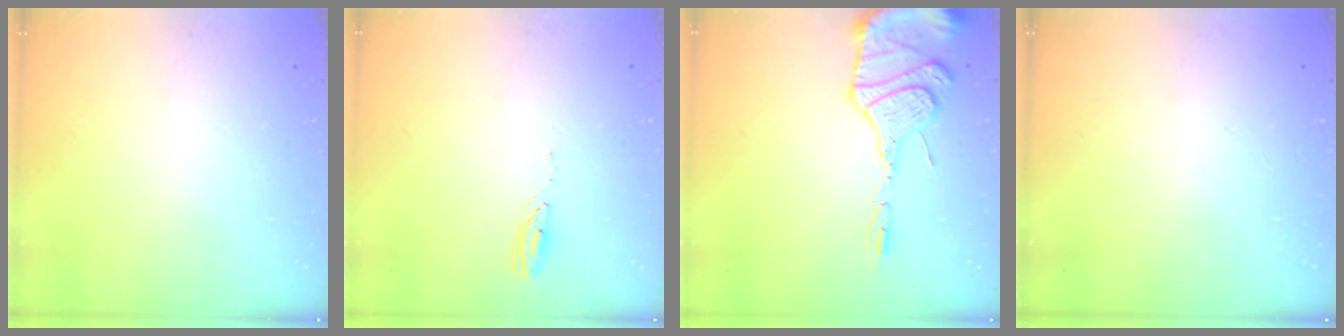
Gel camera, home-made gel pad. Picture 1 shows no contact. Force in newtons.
{"total": 3.0, "press": 3.0, "slide": 0.1}
{"total": 14.8, "press": 14.5, "slide": 2.9}
{"total": 0.0}